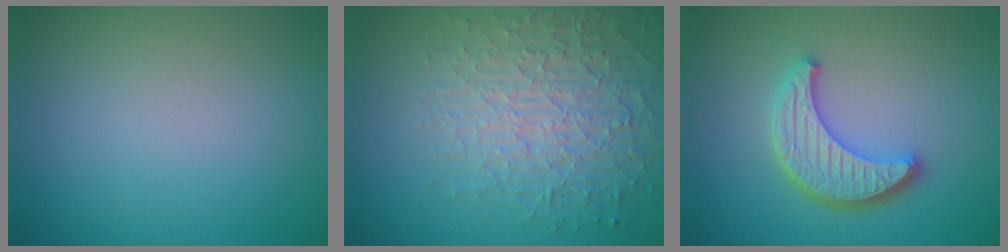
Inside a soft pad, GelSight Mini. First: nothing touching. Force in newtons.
{"total": 6.0, "press": 5.0, "slide": 3.3}
{"total": 4.6, "press": 3.8, "slide": 2.6}